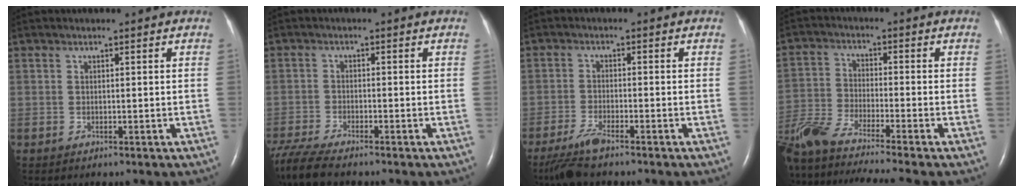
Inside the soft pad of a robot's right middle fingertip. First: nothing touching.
{"total": 8.1, "force": [-7.0, 0.8, 4.0], "torque": [-0.082, -0.023, -0.126]}
{"total": 4.8, "force": [-3.9, 0.2, 2.8], "torque": [-0.068, -0.017, -0.076]}
{"total": 14.8, "force": [-12.7, -0.8, 7.5], "torque": [-0.155, -0.025, -0.225]}